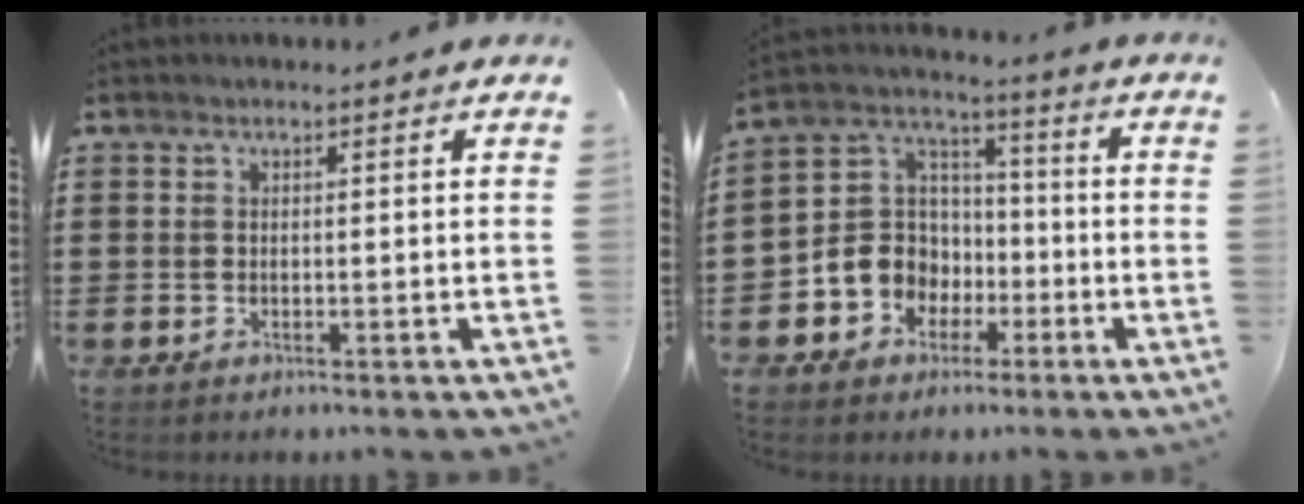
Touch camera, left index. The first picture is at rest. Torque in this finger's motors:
{"motor_torque": [1.07, 1.07, 0.64, 0.08]}